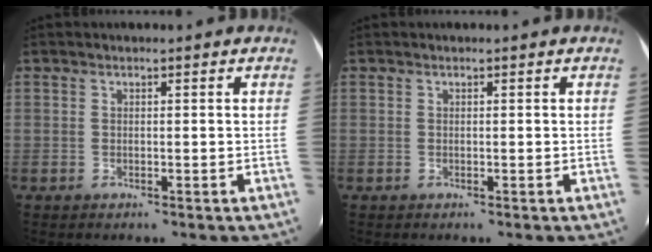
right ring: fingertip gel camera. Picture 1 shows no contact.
{"total": 0.0}